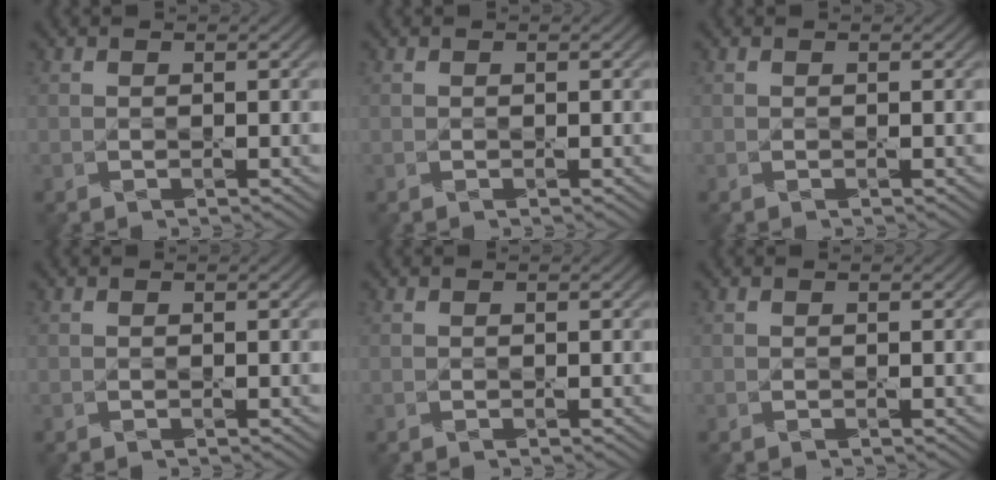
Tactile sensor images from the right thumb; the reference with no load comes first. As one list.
[{"total": 0.0}, {"total": 0.0}, {"total": 0.0}, {"total": 0.0}, {"total": 0.0}]